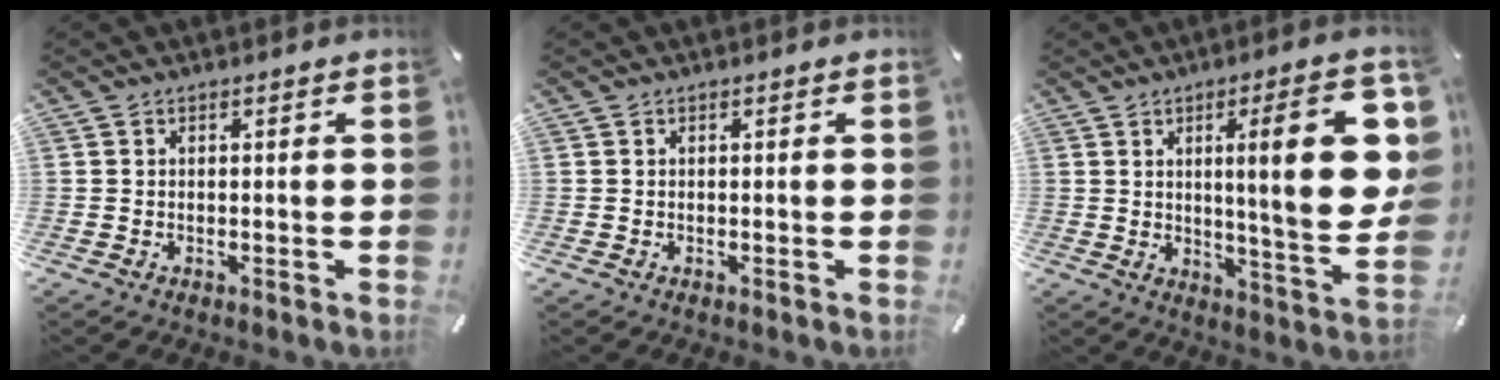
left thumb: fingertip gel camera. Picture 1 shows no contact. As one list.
[{"total": 0.0}, {"total": 21.2, "force": [4.8, 4.2, 20.2], "torque": [-0.295, -0.020, 0.059]}]